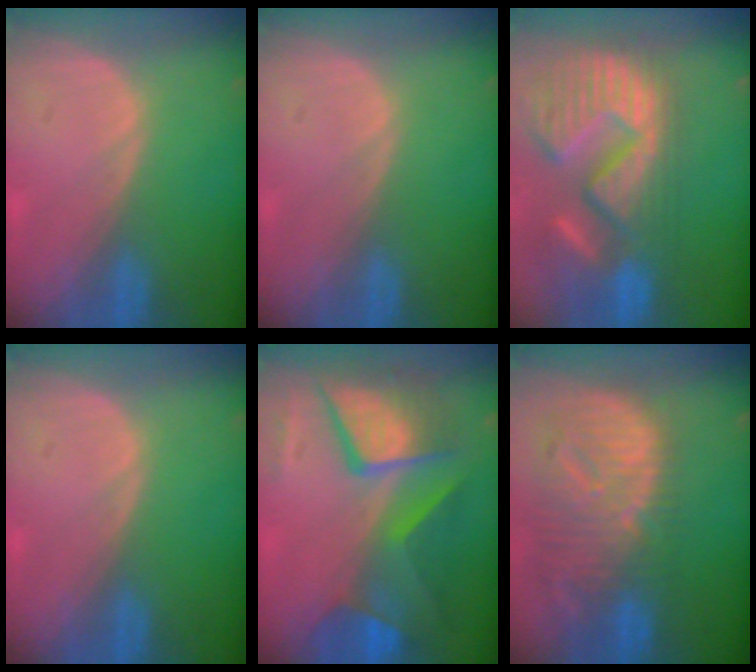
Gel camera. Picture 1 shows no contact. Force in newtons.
{"total": 0.0}
{"total": 15.4, "press": 12.7, "slide": 8.6}
{"total": 0.0}
{"total": 11.3, "press": 11.3, "slide": 1.2}
{"total": 12.5, "press": 10.9, "slide": 6.2}